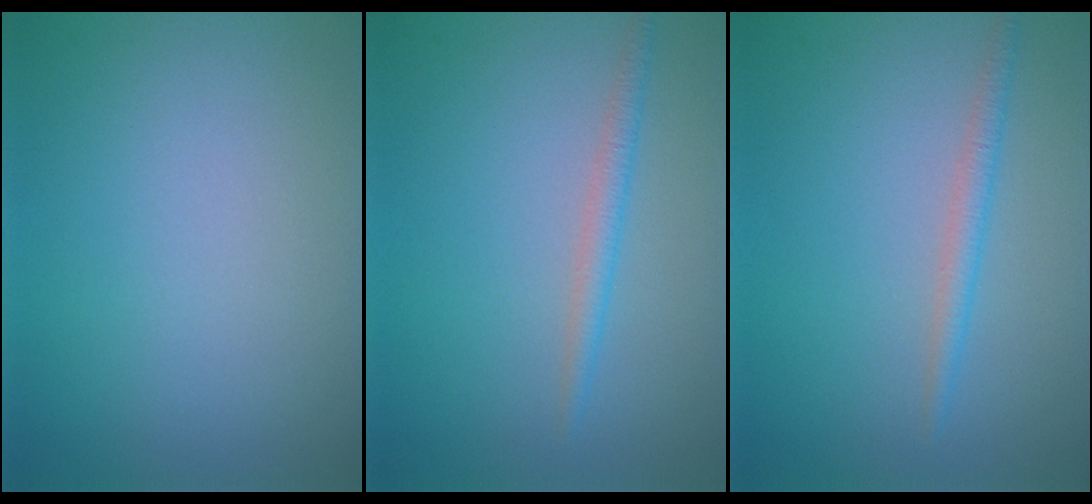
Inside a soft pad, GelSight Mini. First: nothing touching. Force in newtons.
{"total": 1.7, "press": 1.7, "slide": 0.0}
{"total": 1.7, "press": 1.7, "slide": 0.0}